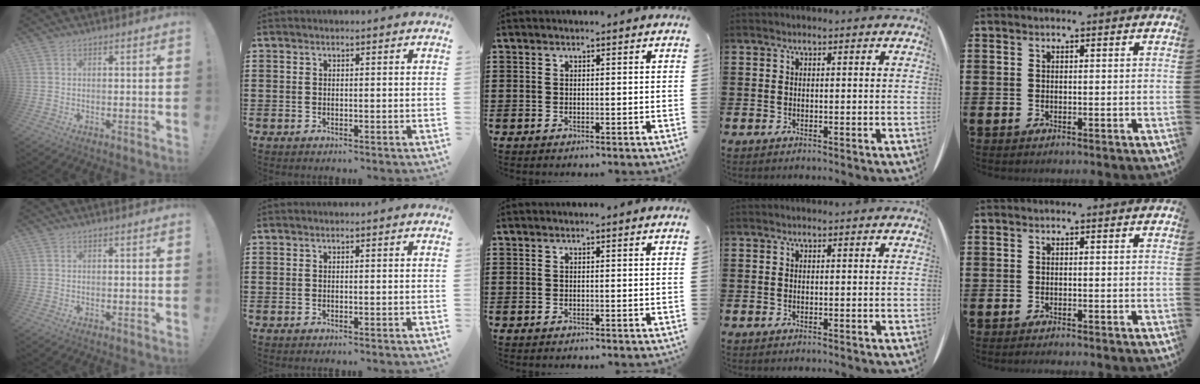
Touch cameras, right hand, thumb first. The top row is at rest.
{}